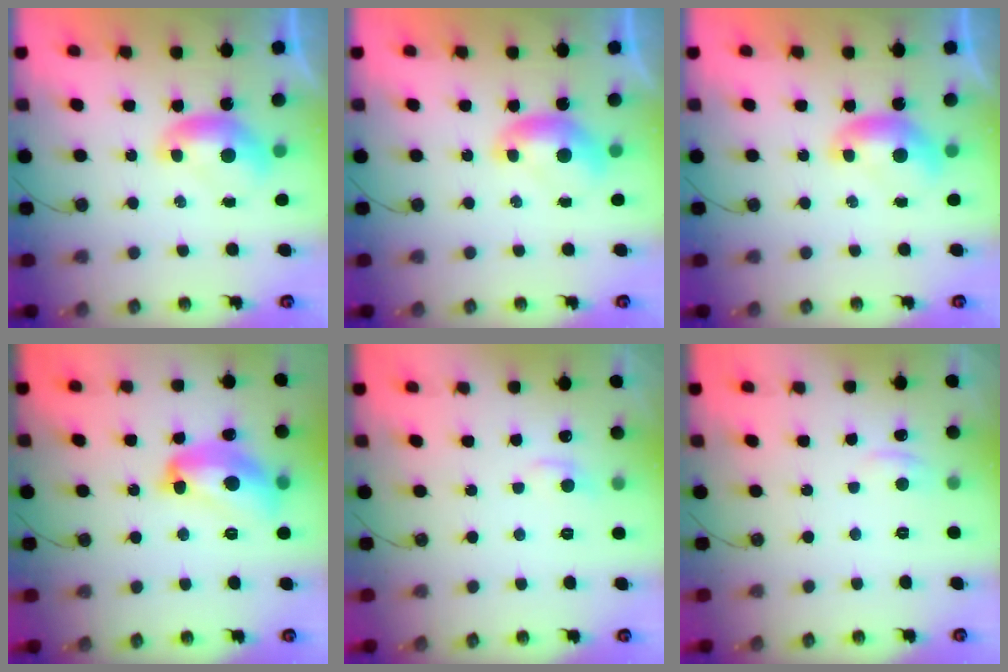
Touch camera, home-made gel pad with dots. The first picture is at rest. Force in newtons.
{"total": 0.0}
{"total": 0.0}
{"total": 11.1, "press": 11.0, "slide": 0.6}
{"total": 0.8, "press": 0.4, "slide": 0.6}
{"total": 0.8, "press": 0.0, "slide": 0.8}